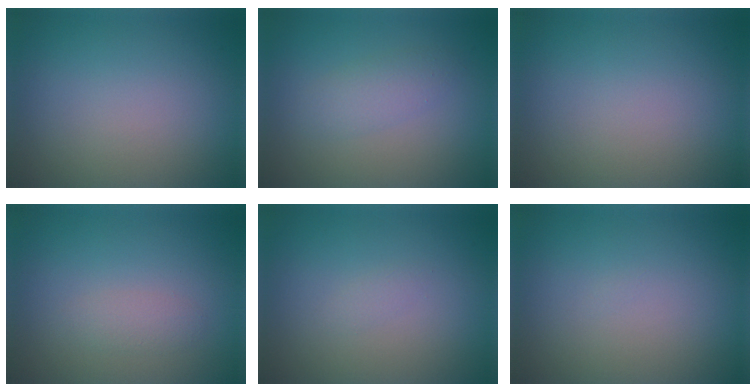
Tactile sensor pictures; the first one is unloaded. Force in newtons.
{"total": 2.0, "press": 2.0, "slide": 0.1}
{"total": 0.0}
{"total": 1.3, "press": 1.3, "slide": 0.0}
{"total": 0.6, "press": 0.6, "slide": 0.0}
{"total": 0.0}